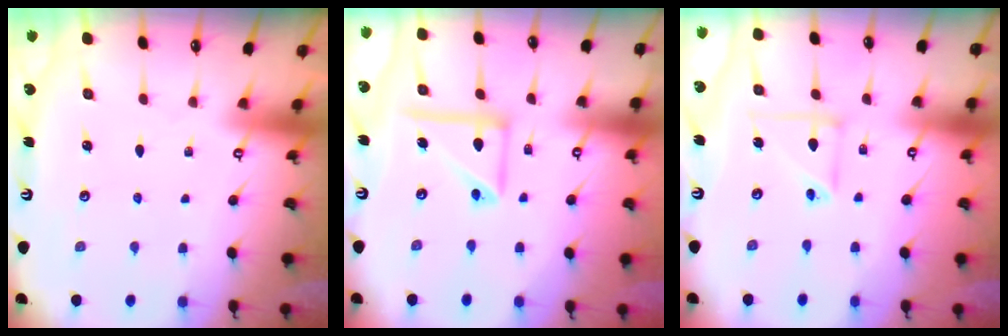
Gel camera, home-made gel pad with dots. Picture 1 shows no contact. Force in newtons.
{"total": 13.3, "press": 13.3, "slide": 1.5}
{"total": 6.8, "press": 6.8, "slide": 0.3}